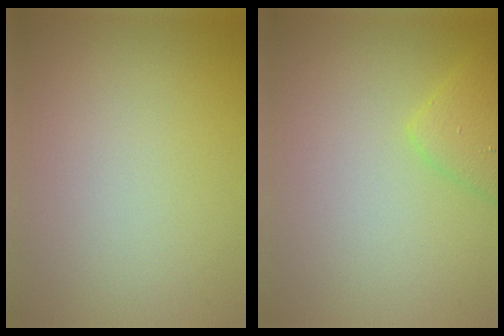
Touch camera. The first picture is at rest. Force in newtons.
{"total": 2.5, "press": 2.4, "slide": 0.3}